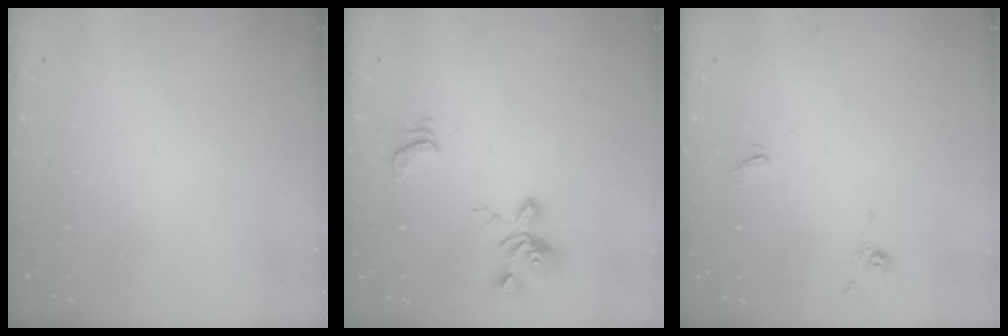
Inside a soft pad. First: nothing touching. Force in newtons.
{"total": 6.4, "press": 6.3, "slide": 1.2}
{"total": 0.6, "press": 0.3, "slide": 0.5}